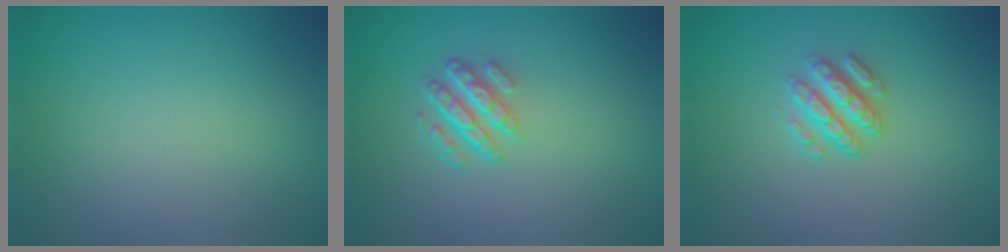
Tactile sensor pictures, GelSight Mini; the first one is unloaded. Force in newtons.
{"total": 4.0, "press": 2.8, "slide": 2.8}
{"total": 2.8, "press": 2.4, "slide": 1.5}